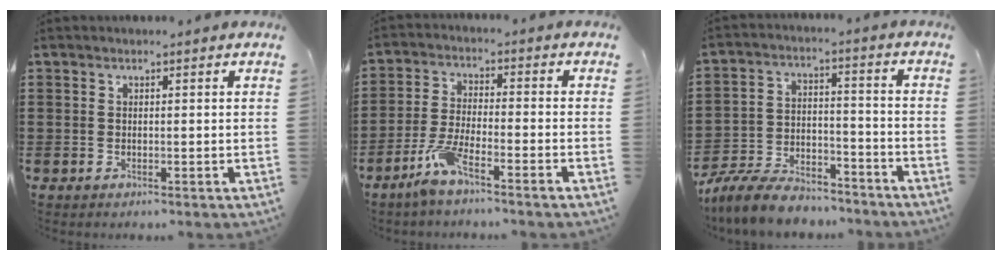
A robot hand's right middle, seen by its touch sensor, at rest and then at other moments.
{"total": 5.6, "force": [-4.0, 0.6, 3.9], "torque": [-0.091, -0.011, -0.079]}
{"total": 8.7, "force": [-8.1, 1.9, 2.6], "torque": [-0.053, 0.020, -0.157]}